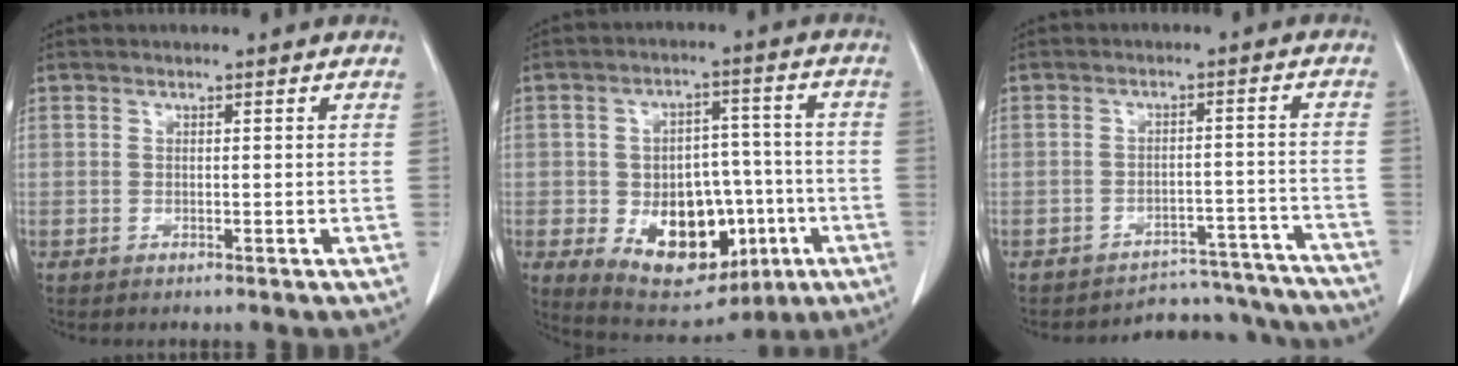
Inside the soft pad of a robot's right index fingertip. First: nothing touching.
{"total": 16.1, "force": [-4.9, 10.3, 11.3], "torque": [-0.178, 0.022, -0.055]}
{"total": 13.6, "force": [-13.2, 3.4, -0.1], "torque": [0.021, 0.045, -0.155]}